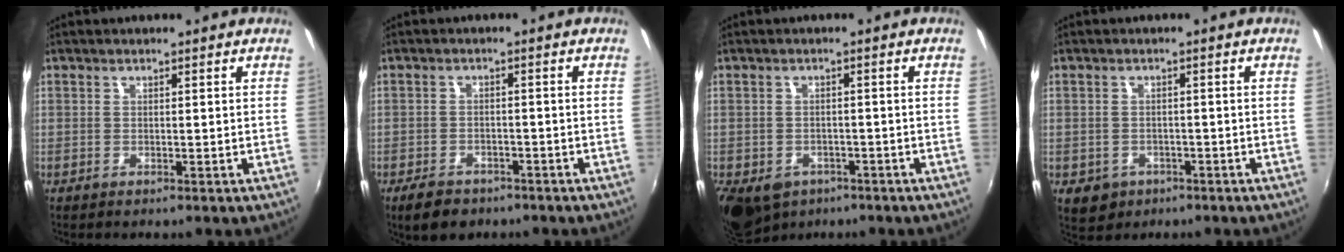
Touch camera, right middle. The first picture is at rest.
{"total": 5.5, "force": [-4.0, 3.0, 2.3], "torque": [-0.062, -0.003, -0.060]}
{"total": 10.8, "force": [-6.2, 7.2, 5.1], "torque": [-0.129, -0.030, -0.091]}
{"total": 5.1, "force": [-2.2, 4.2, 1.9], "torque": [-0.045, -0.006, -0.024]}